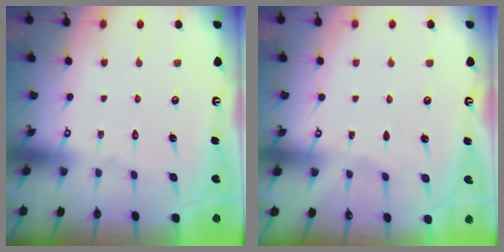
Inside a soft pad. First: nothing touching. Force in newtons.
{"total": 1.5, "press": 1.5, "slide": 0.3}